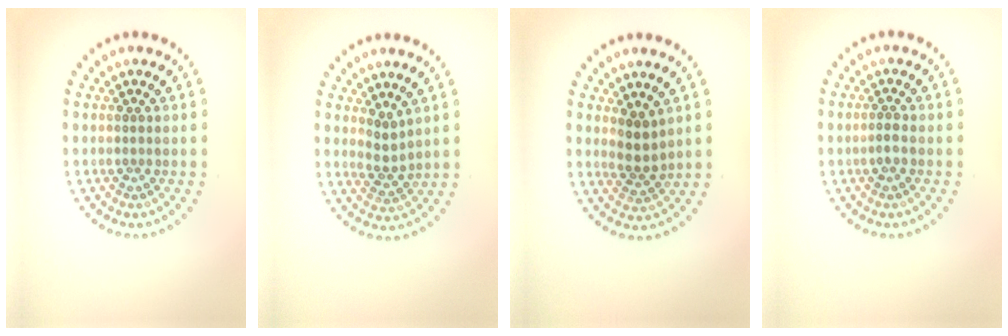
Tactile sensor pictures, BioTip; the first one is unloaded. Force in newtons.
{"total": 2.1, "press": 1.5, "slide": 1.4}
{"total": 2.3, "press": 1.8, "slide": 1.3}
{"total": 1.0, "press": 0.9, "slide": 0.4}